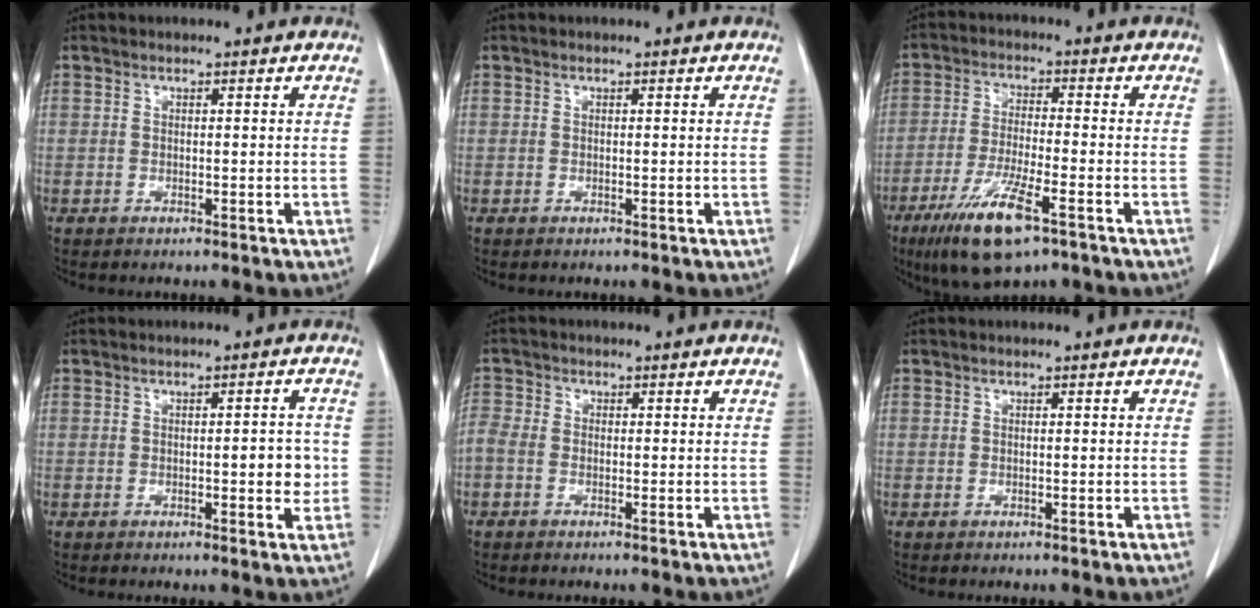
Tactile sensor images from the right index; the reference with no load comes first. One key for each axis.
{"total": 0.0}
{"total": 10.9, "fx": -6.2, "fy": 1.8, "fz": 8.8, "tx": -0.175, "ty": -0.025, "tz": -0.107}
{"total": 3.6, "fx": -0.4, "fy": 1.1, "fz": 3.4, "tx": -0.044, "ty": 0.000, "tz": -0.004}
{"total": 2.4, "fx": -0.7, "fy": 1.7, "fz": 1.5, "tx": -0.046, "ty": 0.012, "tz": -0.018}
{"total": 0.0}